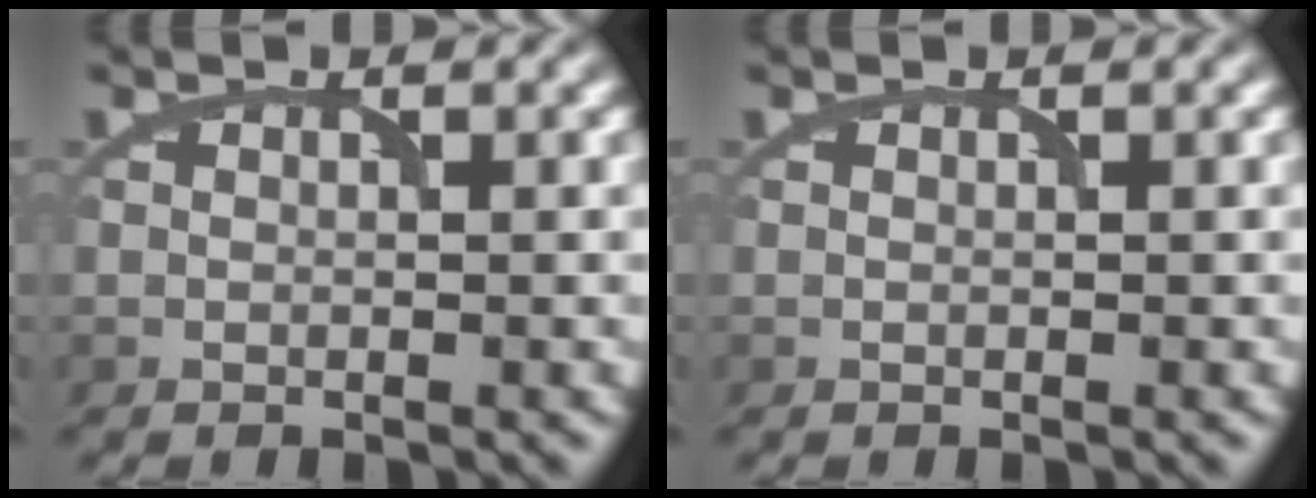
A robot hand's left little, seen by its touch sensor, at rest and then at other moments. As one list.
[{"total": 0.0}]